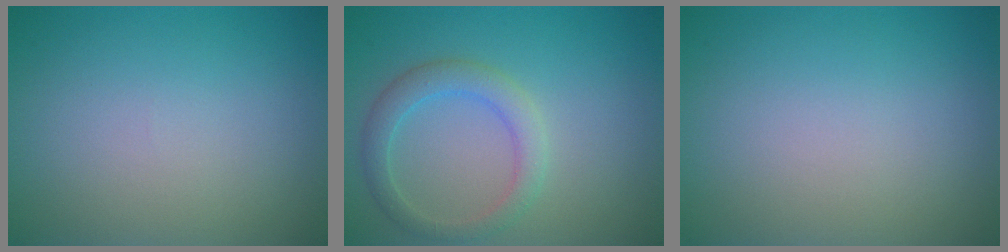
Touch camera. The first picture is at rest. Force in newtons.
{"total": 2.8, "press": 2.8, "slide": 0.1}
{"total": 0.0}